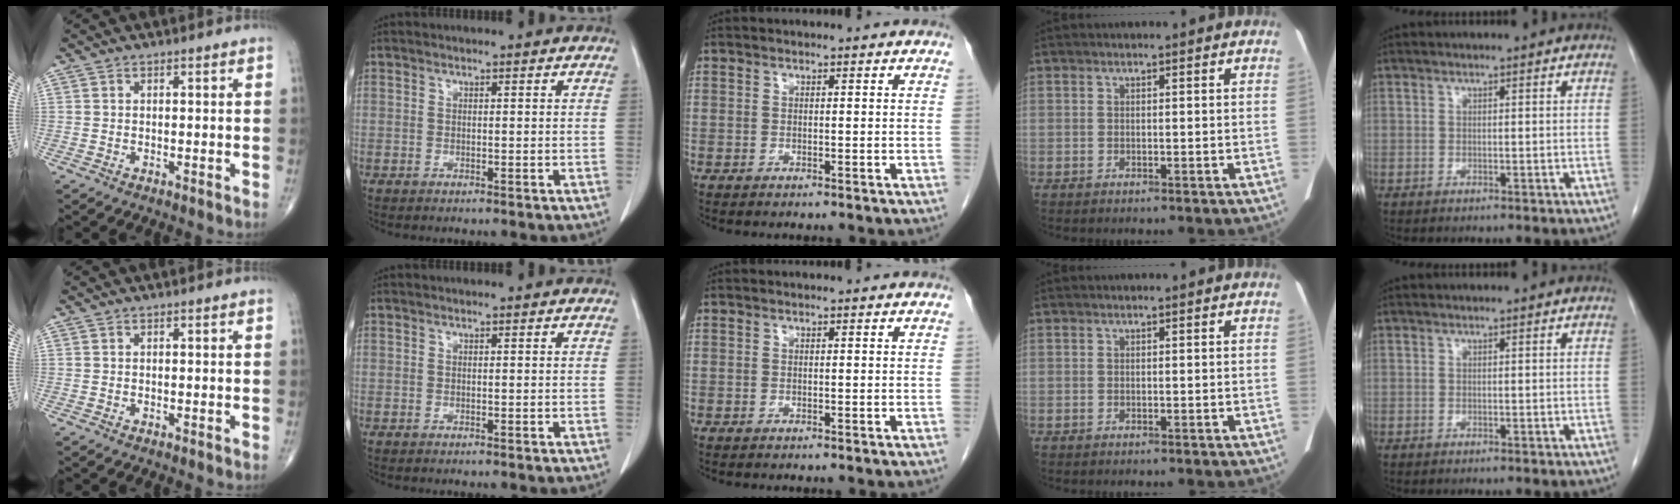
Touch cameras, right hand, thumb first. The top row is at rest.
{}